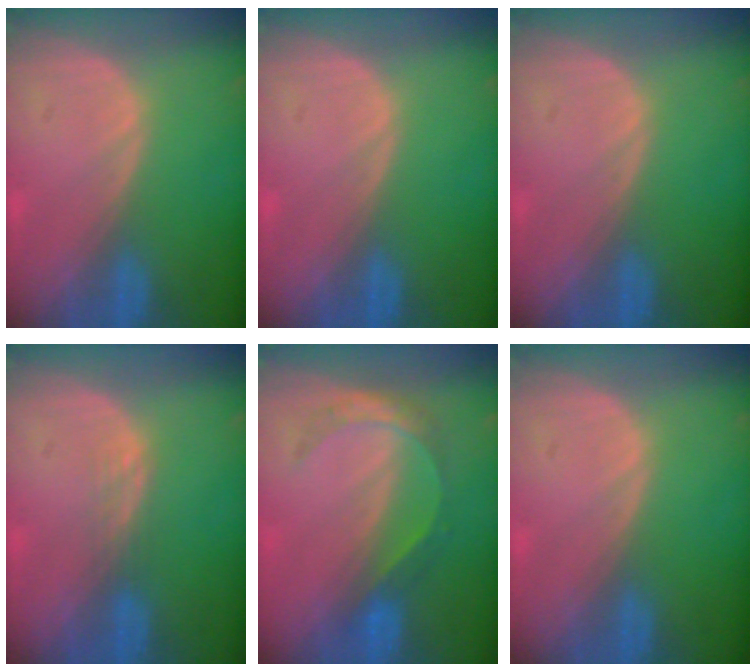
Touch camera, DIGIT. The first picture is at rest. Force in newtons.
{"total": 0.0}
{"total": 0.0}
{"total": 1.5, "press": 1.5, "slide": 0.3}
{"total": 5.6, "press": 4.8, "slide": 2.9}
{"total": 0.0}